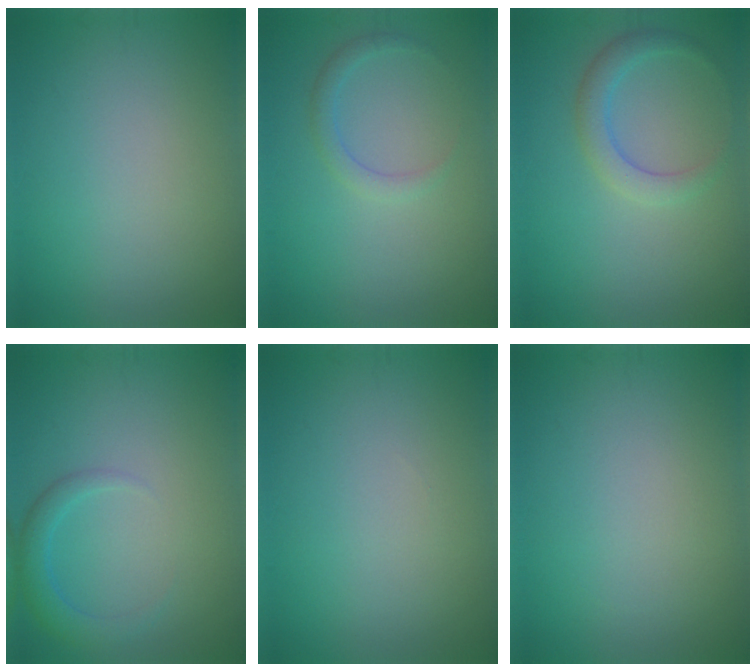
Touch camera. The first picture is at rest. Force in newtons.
{"total": 1.4, "press": 1.4, "slide": 0.2}
{"total": 2.4, "press": 2.4, "slide": 0.1}
{"total": 2.2, "press": 2.2, "slide": 0.3}
{"total": 0.0}
{"total": 0.0}